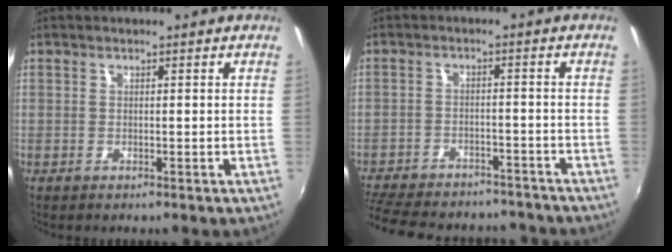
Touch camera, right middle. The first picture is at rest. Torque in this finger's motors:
{"motor_torque": [1.07, -1.07, 0.28, 0.16]}